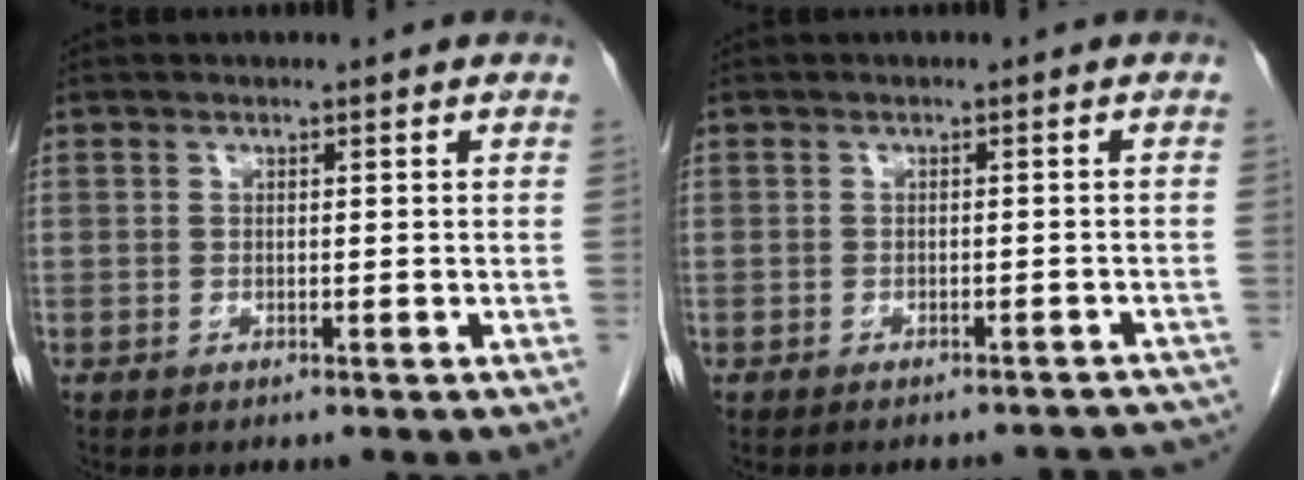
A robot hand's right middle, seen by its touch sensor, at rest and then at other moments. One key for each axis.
{"total": 11.4, "fx": -10.4, "fy": 3.7, "fz": 2.8, "tx": -0.031, "ty": 0.012, "tz": -0.099}